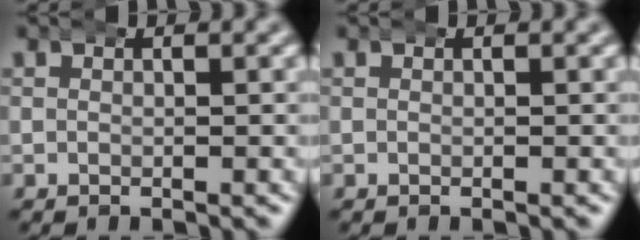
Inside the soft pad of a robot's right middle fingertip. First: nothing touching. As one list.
[{"total": 0.0}]